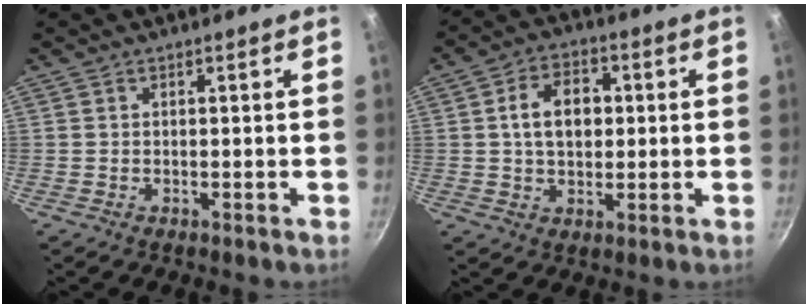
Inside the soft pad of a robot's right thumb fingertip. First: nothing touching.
{"total": 9.4, "force": [1.2, 6.5, 6.6], "torque": [-0.087, 0.013, 0.013]}